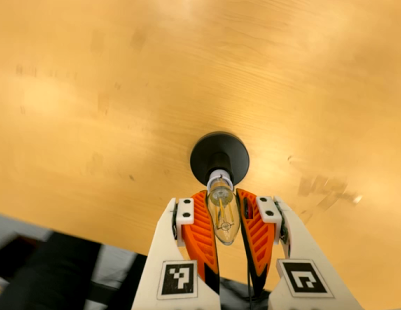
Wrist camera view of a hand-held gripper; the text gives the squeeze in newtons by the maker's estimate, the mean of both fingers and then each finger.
{"total": 23.3, "left": 24.6, "right": 22.0}